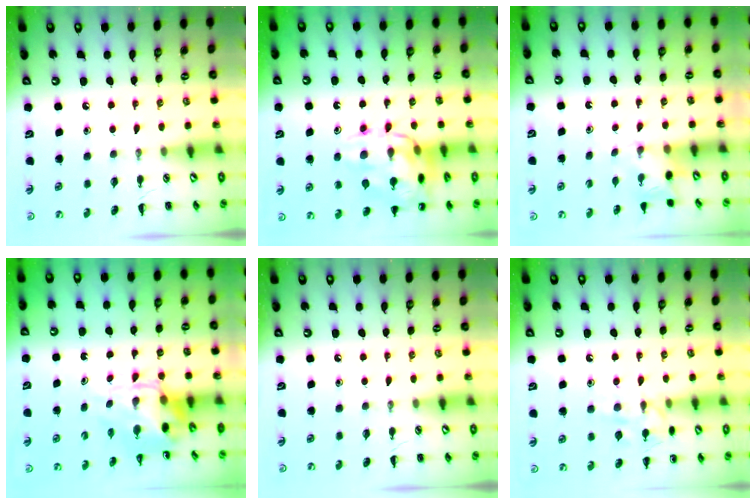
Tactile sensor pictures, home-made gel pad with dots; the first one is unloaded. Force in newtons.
{"total": 16.2, "press": 16.2, "slide": 1.6}
{"total": 2.6, "press": 2.5, "slide": 0.9}
{"total": 5.5, "press": 5.3, "slide": 1.3}
{"total": 0.0}
{"total": 10.0, "press": 10.0, "slide": 0.9}